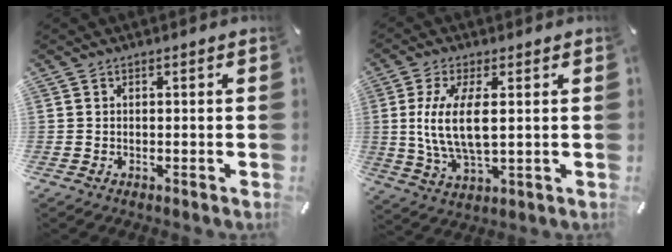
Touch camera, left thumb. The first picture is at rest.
{"total": 11.1, "force": [1.6, 4.2, 10.1], "torque": [-0.229, -0.016, 0.024]}